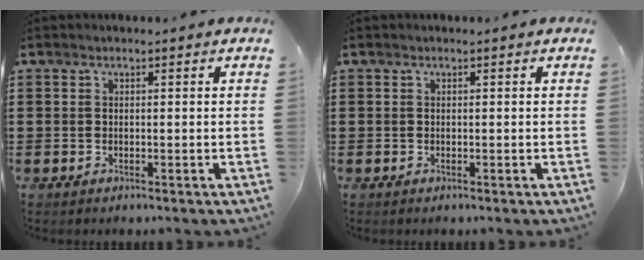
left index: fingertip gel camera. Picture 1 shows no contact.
{"total": 0.0}